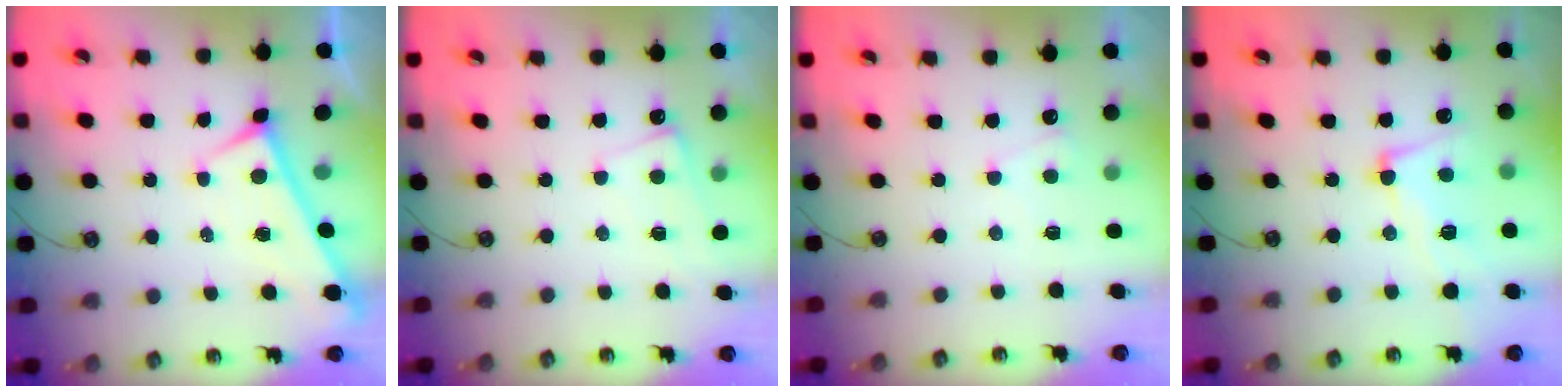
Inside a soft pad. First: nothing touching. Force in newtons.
{"total": 1.1, "press": 1.0, "slide": 0.2}
{"total": 2.5, "press": 2.4, "slide": 0.4}
{"total": 4.9, "press": 4.7, "slide": 1.0}